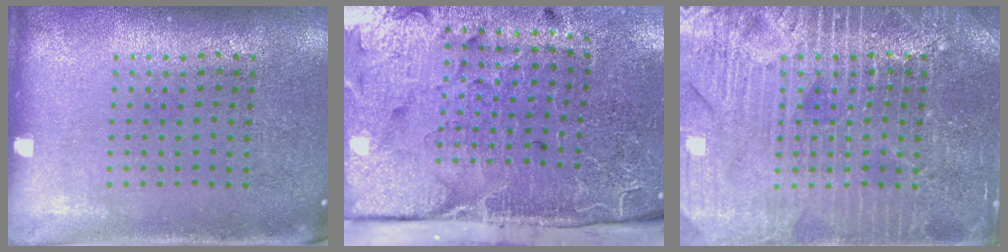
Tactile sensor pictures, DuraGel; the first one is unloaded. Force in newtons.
{"total": 5.1, "press": 4.0, "slide": 3.1}
{"total": 4.2, "press": 4.2, "slide": 0.6}